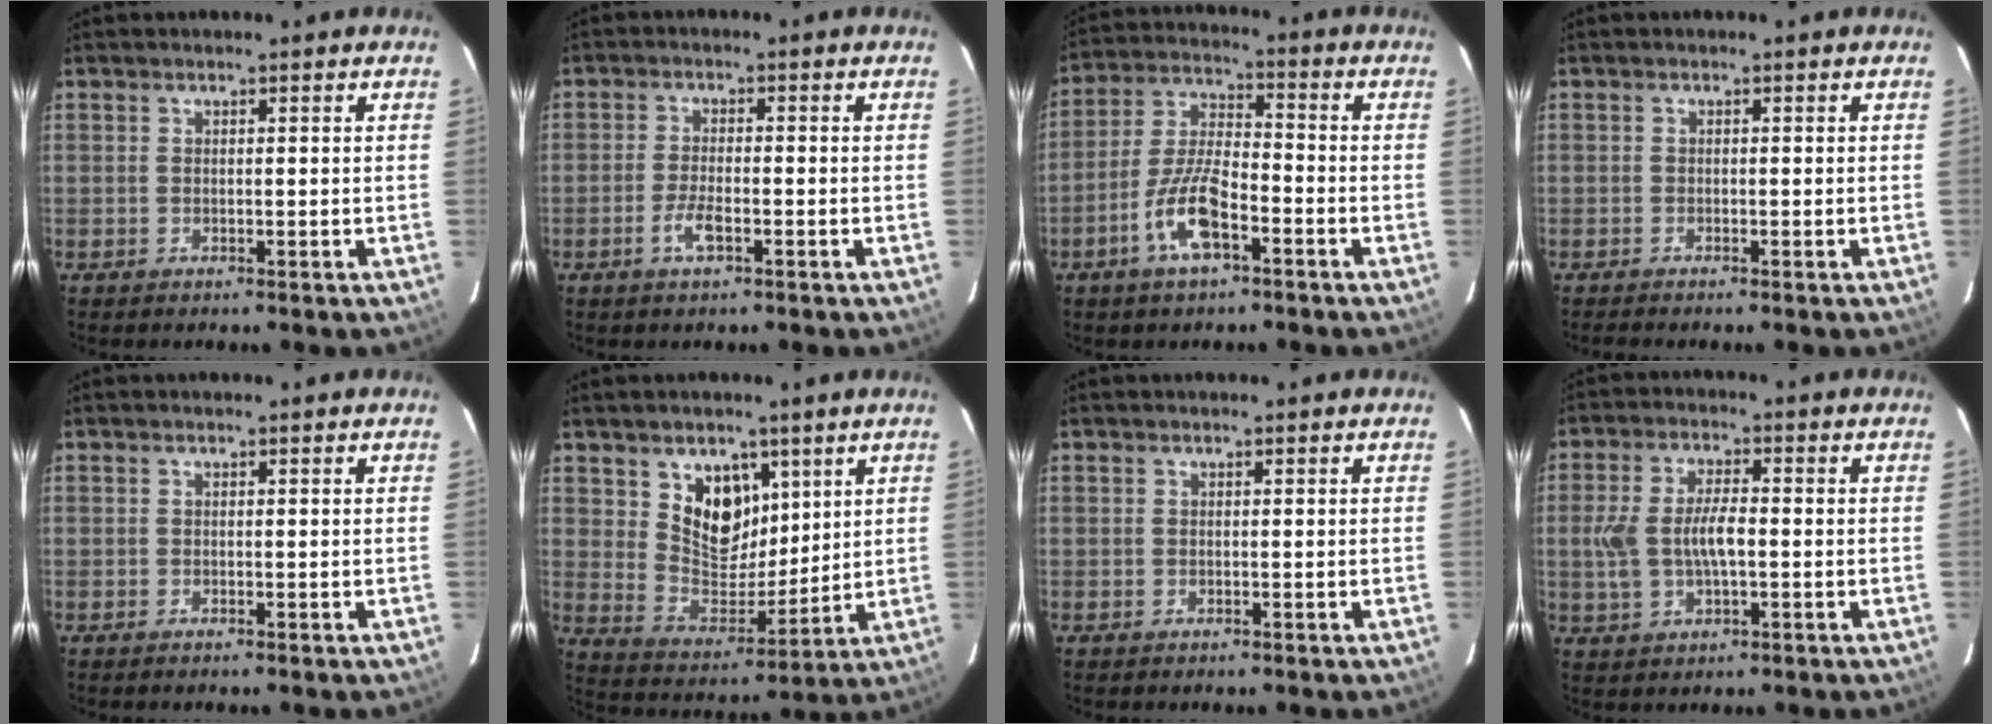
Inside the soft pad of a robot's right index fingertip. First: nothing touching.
{"total": 3.7, "force": [-1.9, 0.9, 3.0], "torque": [-0.070, -0.001, -0.038]}
{"total": 10.1, "force": [-5.2, 3.0, 8.2], "torque": [-0.174, 0.002, -0.099]}
{"total": 1.0, "force": [-0.9, 0.0, 0.4], "torque": [-0.012, -0.004, -0.017]}
{"total": 0.0}
{"total": 11.0, "force": [5.4, 7.6, 5.8], "torque": [-0.097, -0.011, 0.111]}
{"total": 0.0}
{"total": 8.2, "force": [-0.7, 3.6, 7.3], "torque": [-0.152, 0.005, -0.011]}